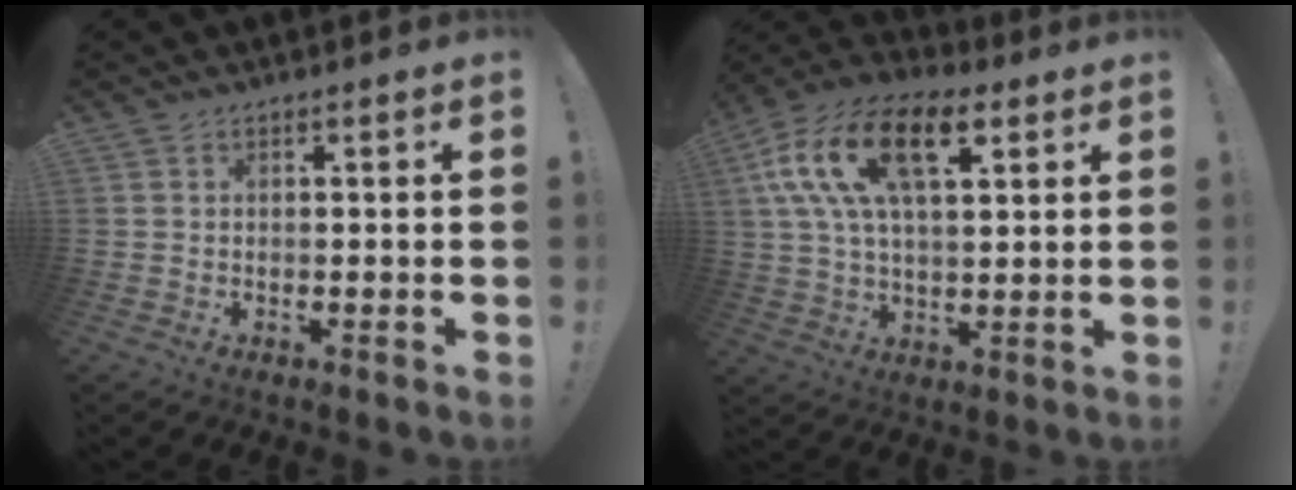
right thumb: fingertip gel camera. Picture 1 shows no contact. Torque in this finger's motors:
{"motor_torque": [2.35, 2.66, 1.73, 0.15, 0.60]}